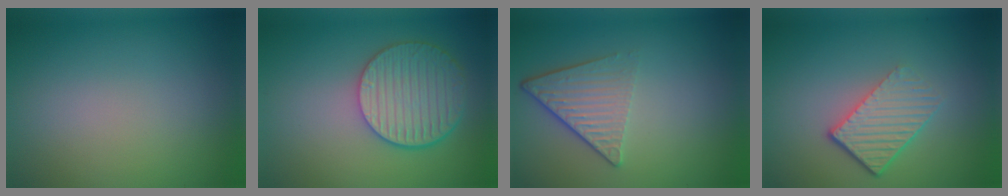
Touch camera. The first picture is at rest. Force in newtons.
{"total": 5.5, "press": 4.8, "slide": 2.7}
{"total": 4.3, "press": 3.1, "slide": 3.0}
{"total": 4.3, "press": 2.9, "slide": 3.1}